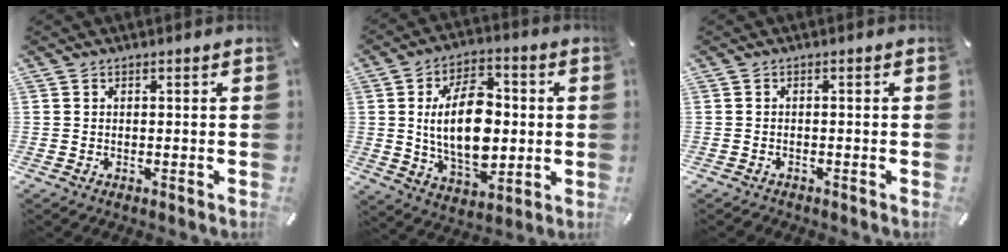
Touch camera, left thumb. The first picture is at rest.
{"total": 17.5, "force": [0.6, 10.8, 13.7], "torque": [-0.266, -0.002, 0.005]}
{"total": 1.1, "force": [-0.9, 0.5, 0.2], "torque": [-0.004, 0.004, -0.021]}